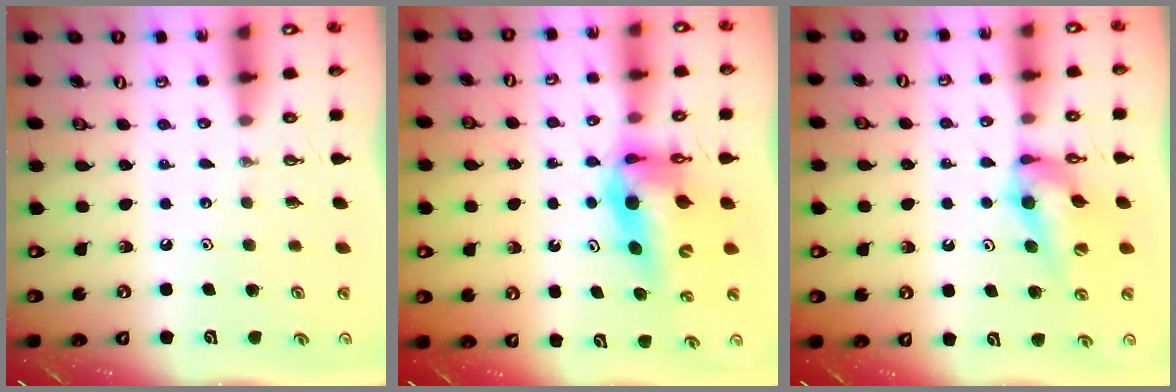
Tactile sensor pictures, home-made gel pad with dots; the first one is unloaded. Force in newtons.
{"total": 12.0, "press": 11.6, "slide": 3.0}
{"total": 10.3, "press": 10.2, "slide": 1.0}